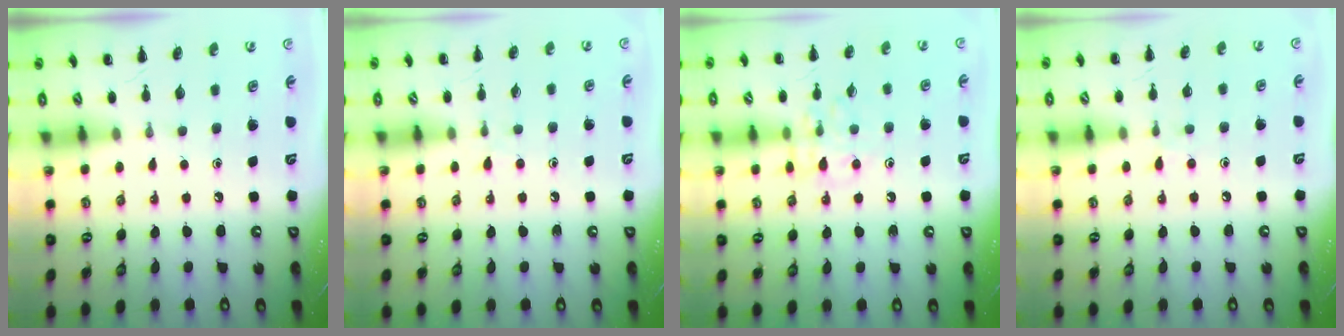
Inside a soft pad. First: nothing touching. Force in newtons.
{"total": 4.6, "press": 4.1, "slide": 2.0}
{"total": 9.5, "press": 9.4, "slide": 0.8}
{"total": 3.9, "press": 3.6, "slide": 1.5}